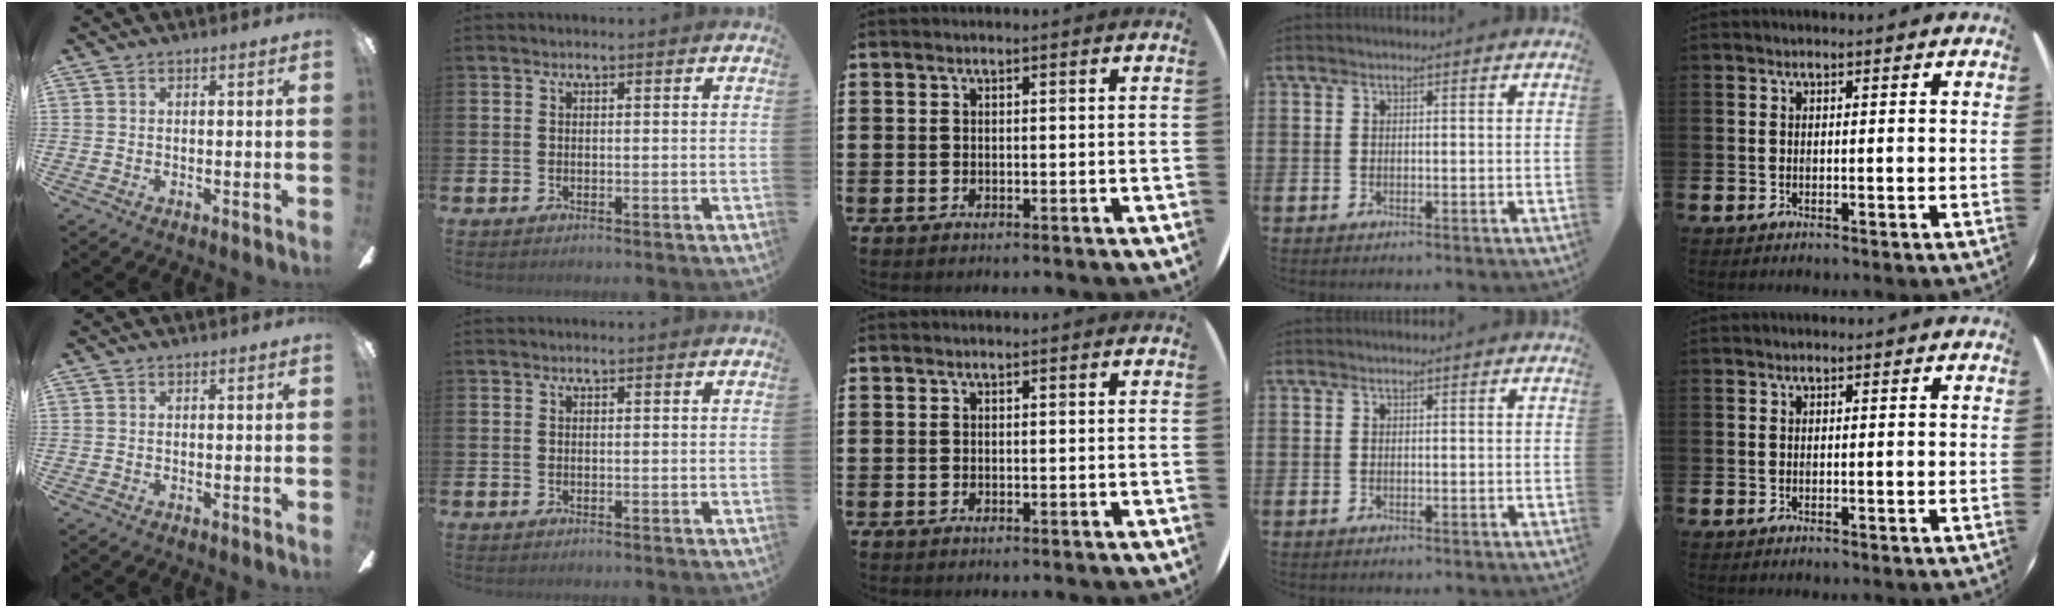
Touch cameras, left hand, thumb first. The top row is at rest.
{}